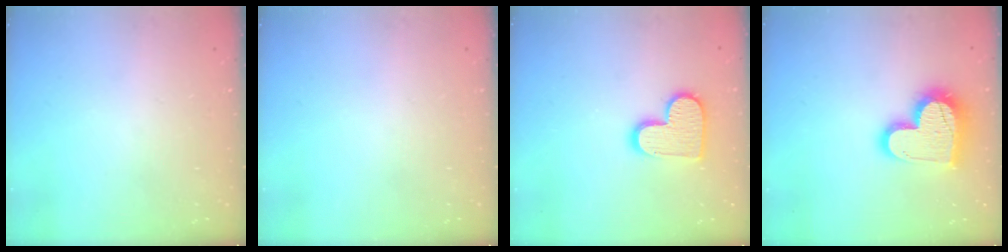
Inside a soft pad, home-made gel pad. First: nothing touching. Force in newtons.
{"total": 0.0}
{"total": 13.0, "press": 12.9, "slide": 0.9}
{"total": 16.8, "press": 16.8, "slide": 1.1}